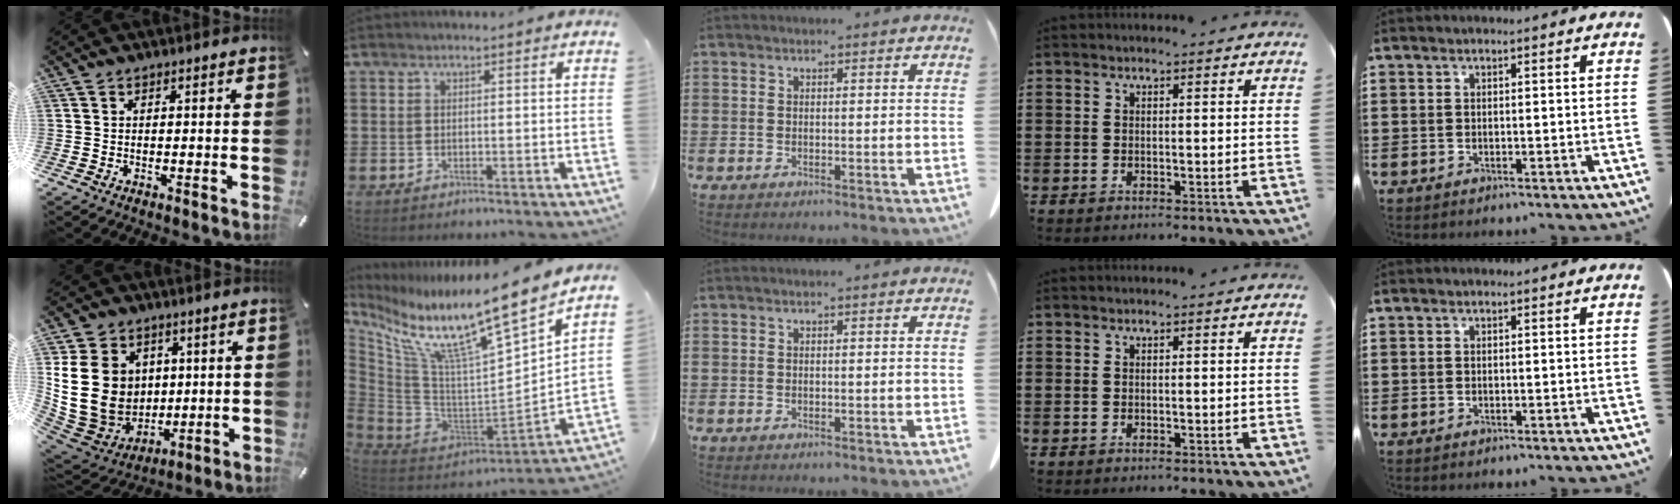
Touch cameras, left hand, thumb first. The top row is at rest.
{"thumb": {"total": 18.7, "force": [3.0, 15.8, 9.5], "torque": [-0.200, -0.023, 0.062]}, "index": {"total": 13.4, "force": [9.2, 1.4, 9.6], "torque": [-0.192, -0.073, 0.142]}}